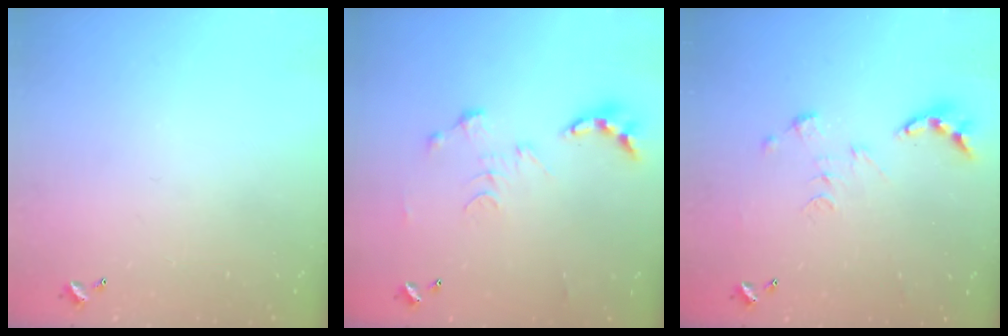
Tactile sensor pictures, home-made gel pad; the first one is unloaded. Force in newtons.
{"total": 0.6, "press": 0.6, "slide": 0.1}
{"total": 0.0}